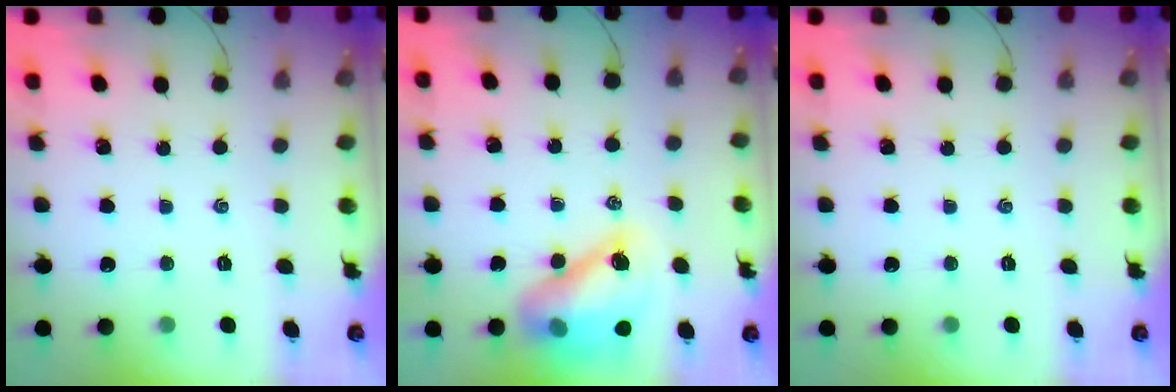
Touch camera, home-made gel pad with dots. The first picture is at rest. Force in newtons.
{"total": 14.3, "press": 13.8, "slide": 3.7}
{"total": 0.0}